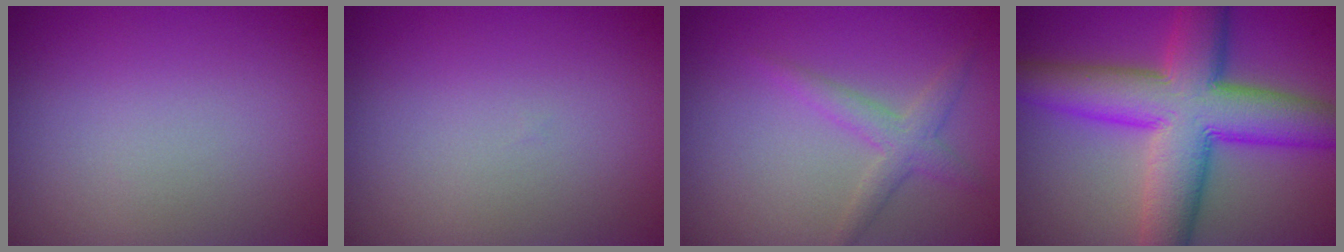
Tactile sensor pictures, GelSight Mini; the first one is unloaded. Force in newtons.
{"total": 0.0}
{"total": 2.3, "press": 2.2, "slide": 0.1}
{"total": 11.5, "press": 11.5, "slide": 0.2}